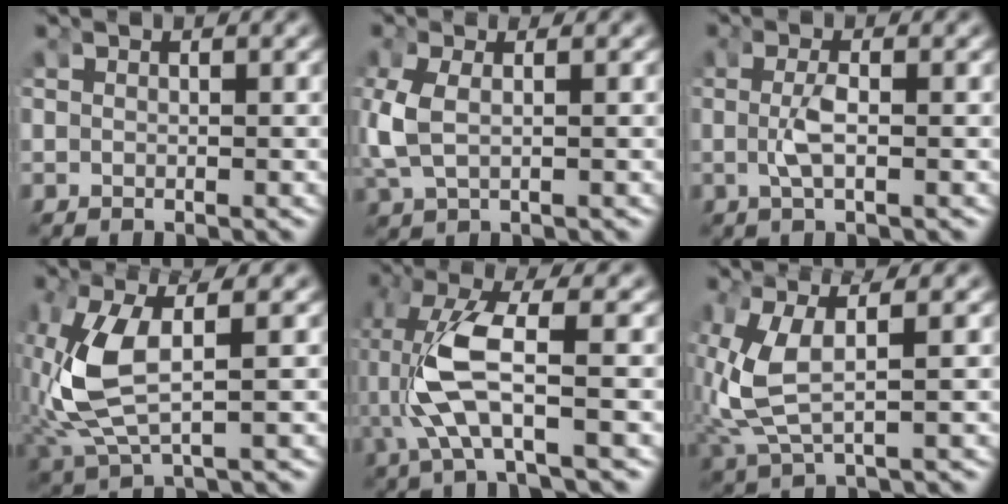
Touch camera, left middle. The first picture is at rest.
{"total": 3.3, "force": [-0.2, 2.0, 2.7], "torque": [-0.086, -0.012, 0.011]}
{"total": 2.1, "force": [-0.5, 0.1, 2.0], "torque": [-0.049, -0.003, -0.005]}
{"total": 5.6, "force": [-0.2, 2.5, 5.0], "torque": [-0.134, -0.010, 0.011]}
{"total": 6.1, "force": [-0.6, 1.5, 5.8], "torque": [-0.144, -0.004, -0.002]}
{"total": 4.6, "force": [-0.1, 2.3, 4.0], "torque": [-0.114, -0.013, 0.011]}